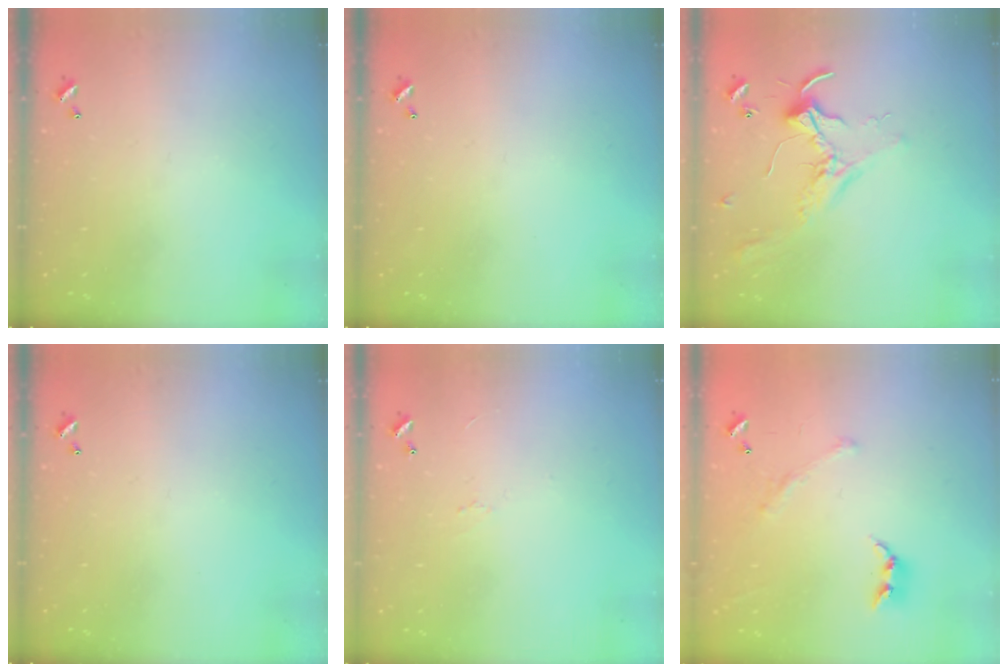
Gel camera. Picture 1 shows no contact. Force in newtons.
{"total": 0.0}
{"total": 2.3, "press": 2.3, "slide": 0.5}
{"total": 0.0}
{"total": 2.3, "press": 2.2, "slide": 0.6}
{"total": 2.3, "press": 2.0, "slide": 1.0}